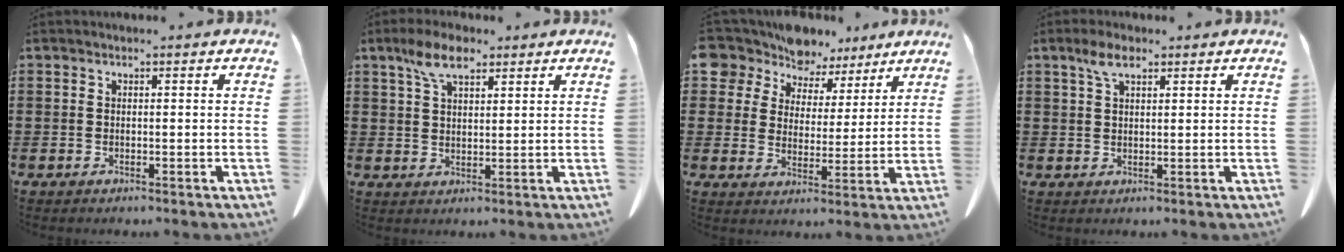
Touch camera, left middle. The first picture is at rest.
{"total": 6.3, "force": [3.9, 2.5, 4.3], "torque": [-0.094, 0.004, 0.072]}
{"total": 8.2, "force": [7.1, 4.1, 0.9], "torque": [-0.058, -0.034, 0.134]}
{"total": 3.8, "force": [2.2, 1.4, 2.7], "torque": [-0.060, 0.005, 0.040]}